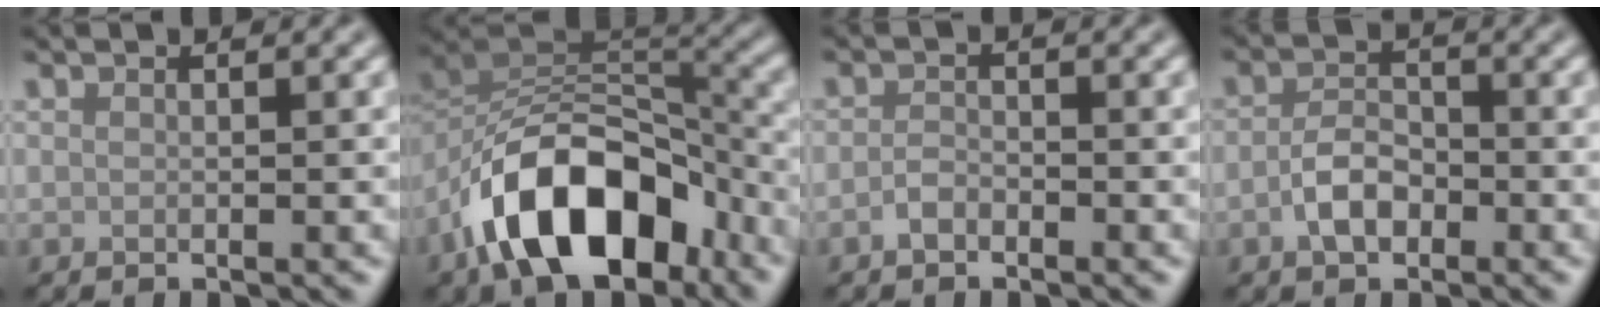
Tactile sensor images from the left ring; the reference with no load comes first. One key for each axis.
{"total": 12.0, "fx": -6.8, "fy": 6.2, "fz": 7.7, "tx": -0.120, "ty": 0.009, "tz": -0.132}
{"total": 1.3, "fx": -0.9, "fy": 0.6, "fz": 0.7, "tx": -0.015, "ty": 0.003, "tz": -0.021}
{"total": 3.0, "fx": -1.2, "fy": 1.8, "fz": 2.1, "tx": -0.040, "ty": 0.005, "tz": -0.028}